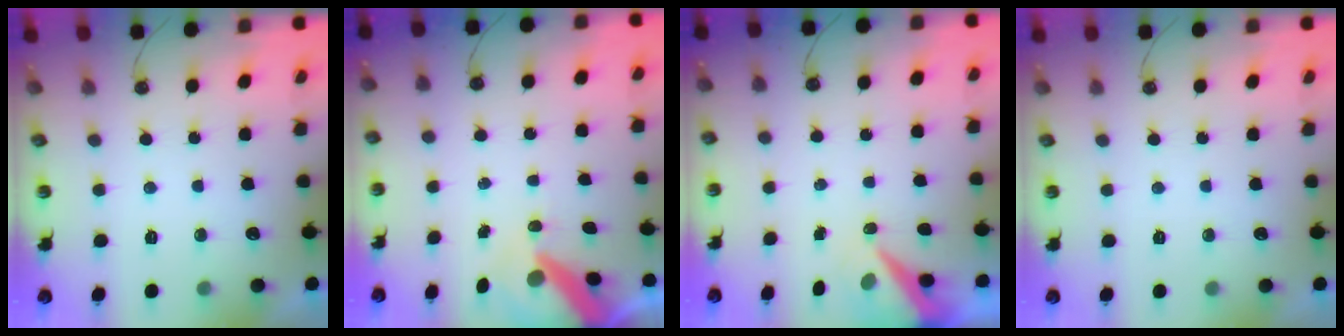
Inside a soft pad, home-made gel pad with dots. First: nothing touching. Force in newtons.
{"total": 10.1, "press": 10.0, "slide": 1.3}
{"total": 7.5, "press": 7.5, "slide": 0.7}
{"total": 0.0}